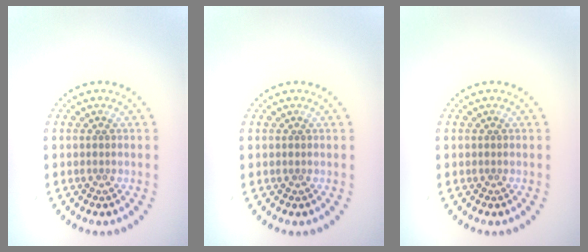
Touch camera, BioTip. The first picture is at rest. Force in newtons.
{"total": 0.0}
{"total": 0.0}